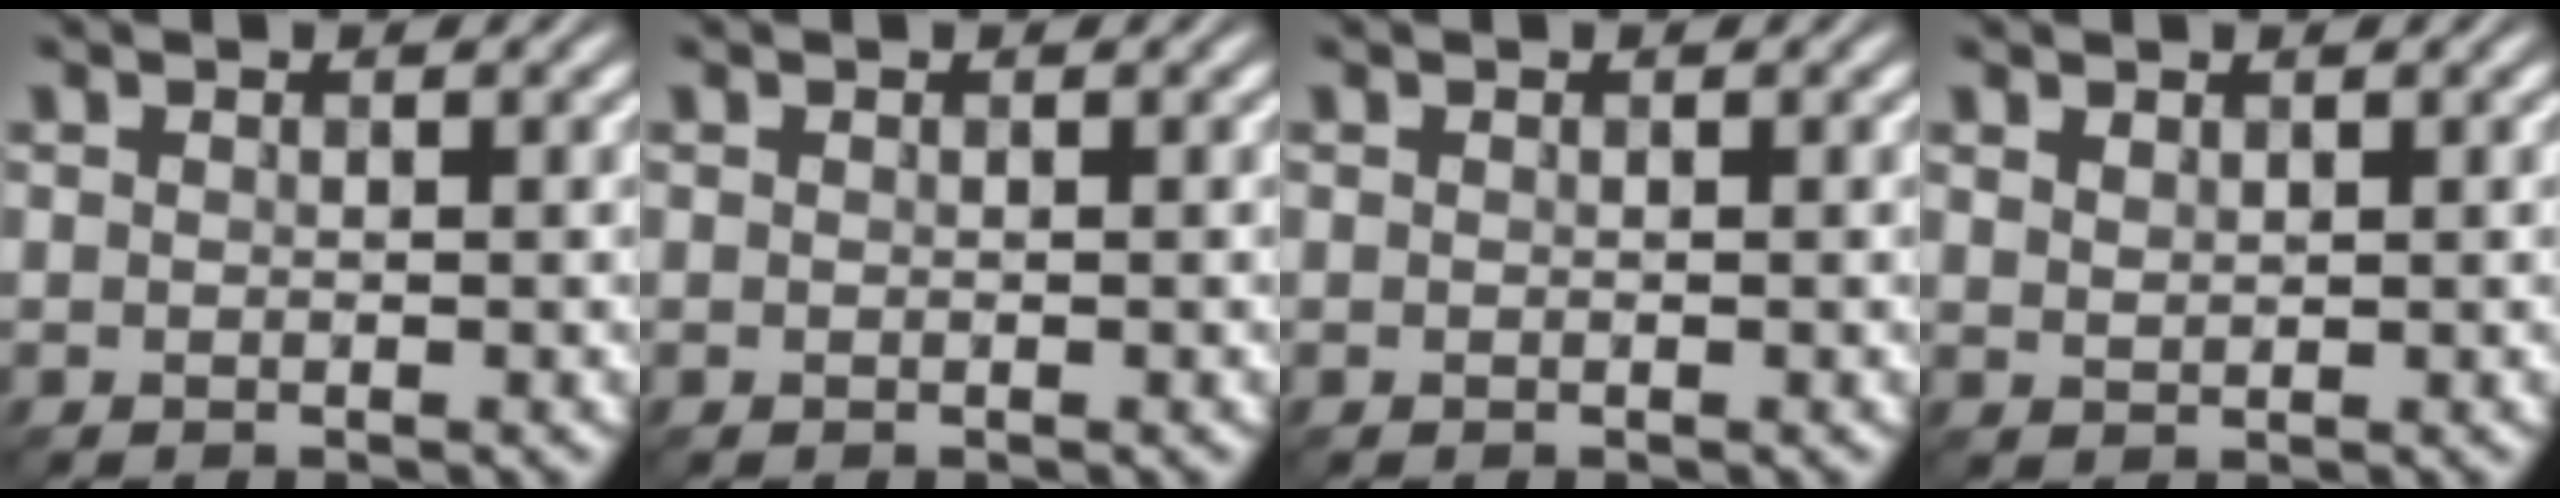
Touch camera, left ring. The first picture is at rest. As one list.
[{"total": 0.0}, {"total": 0.0}, {"total": 0.9, "force": [0.7, 0.4, 0.4], "torque": [-0.013, -0.001, 0.018]}]